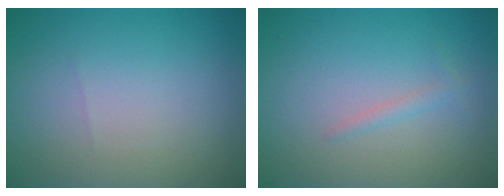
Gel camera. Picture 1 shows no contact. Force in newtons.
{"total": 1.0, "press": 1.0, "slide": 0.1}